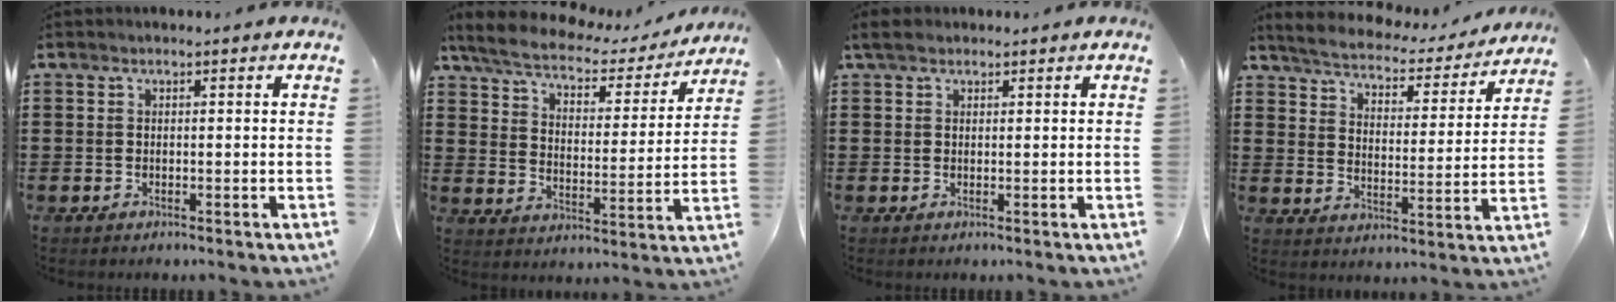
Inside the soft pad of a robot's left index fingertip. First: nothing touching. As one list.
[{"total": 5.4, "force": [4.7, 1.4, 2.2], "torque": [-0.066, -0.028, 0.076]}, {"total": 1.7, "force": [1.2, 0.8, 1.0], "torque": [-0.022, 0.006, 0.022]}, {"total": 3.8, "force": [3.7, 0.4, 0.7], "torque": [-0.040, -0.030, 0.056]}]